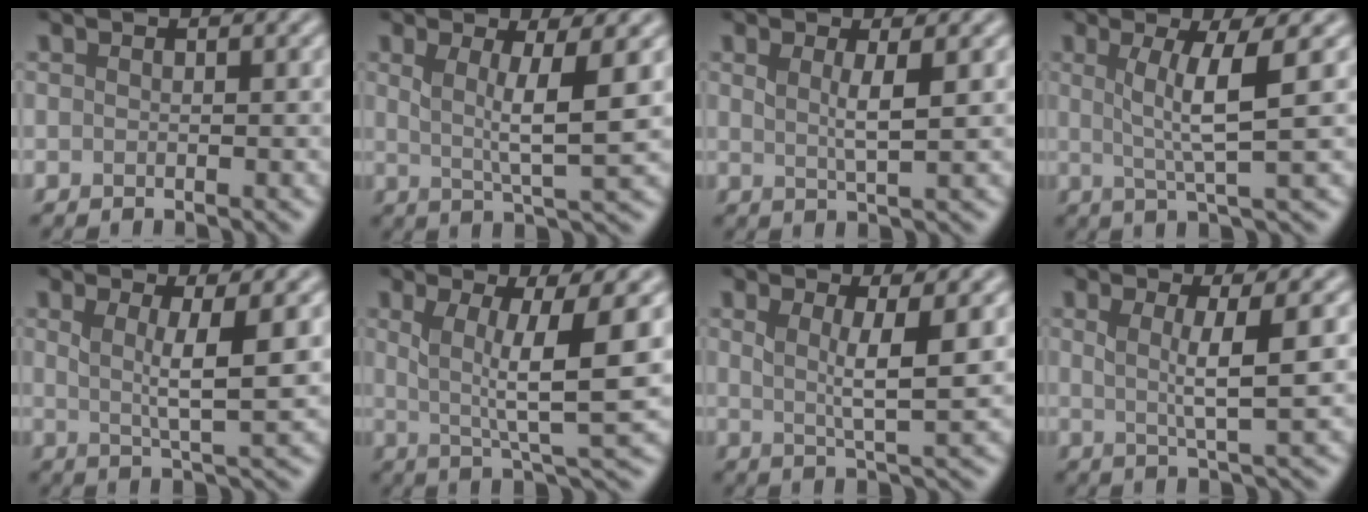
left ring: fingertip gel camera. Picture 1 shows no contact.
{"total": 4.8, "force": [1.1, 1.0, 4.5], "torque": [-0.078, -0.006, 0.020]}
{"total": 2.3, "force": [0.7, 0.5, 2.1], "torque": [-0.035, -0.005, 0.012]}
{"total": 4.8, "force": [1.0, 0.6, 4.6], "torque": [-0.079, -0.001, 0.020]}
{"total": 4.2, "force": [0.9, 0.9, 4.0], "torque": [-0.067, -0.006, 0.016]}
{"total": 6.7, "force": [1.2, 1.3, 6.5], "torque": [-0.111, -0.008, 0.024]}
{"total": 3.8, "force": [0.9, 0.9, 3.6], "torque": [-0.059, -0.007, 0.015]}
{"total": 3.8, "force": [0.6, 0.8, 3.7], "torque": [-0.060, -0.004, 0.009]}